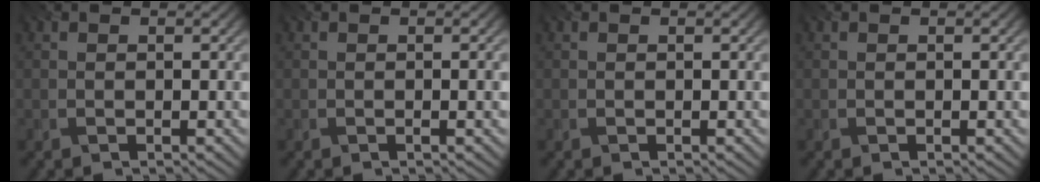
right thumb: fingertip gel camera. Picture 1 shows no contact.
{"total": 0.9, "force": [-0.3, -0.3, 0.7], "torque": [-0.011, 0.002, -0.006]}
{"total": 0.0}
{"total": 0.0}